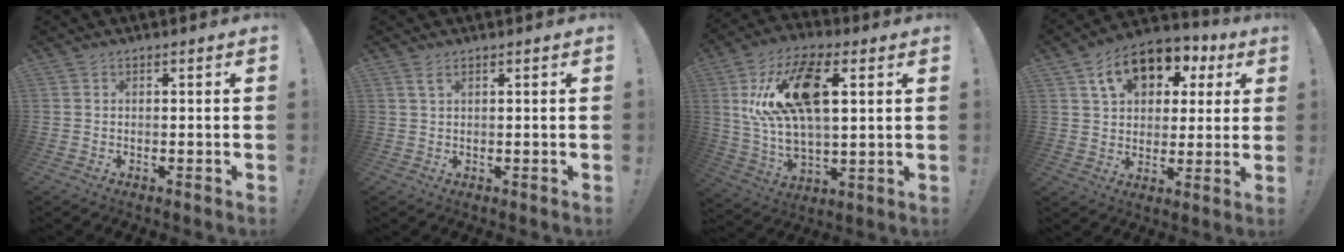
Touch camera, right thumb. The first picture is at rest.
{"total": 2.4, "force": [1.4, 0.8, 1.8], "torque": [-0.030, -0.002, 0.024]}
{"total": 20.0, "force": [6.2, 10.4, 15.9], "torque": [-0.282, -0.008, 0.104]}
{"total": 14.5, "force": [6.6, 10.1, 8.0], "torque": [-0.116, -0.023, 0.122]}